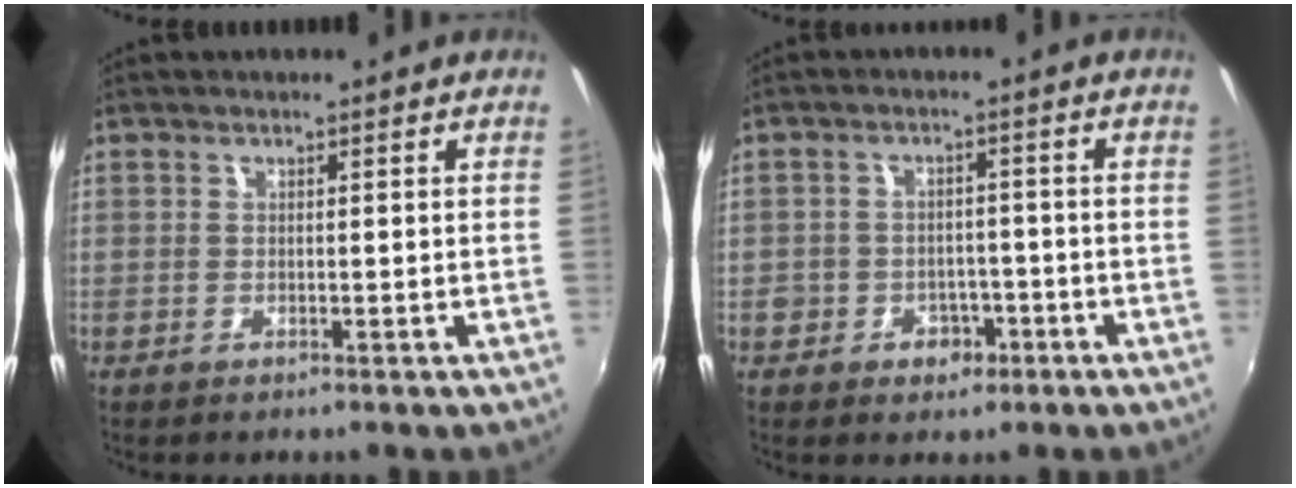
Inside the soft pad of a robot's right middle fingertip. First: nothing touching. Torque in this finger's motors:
{"motor_torque": [0.38, -0.33, 0.02, 0.03]}